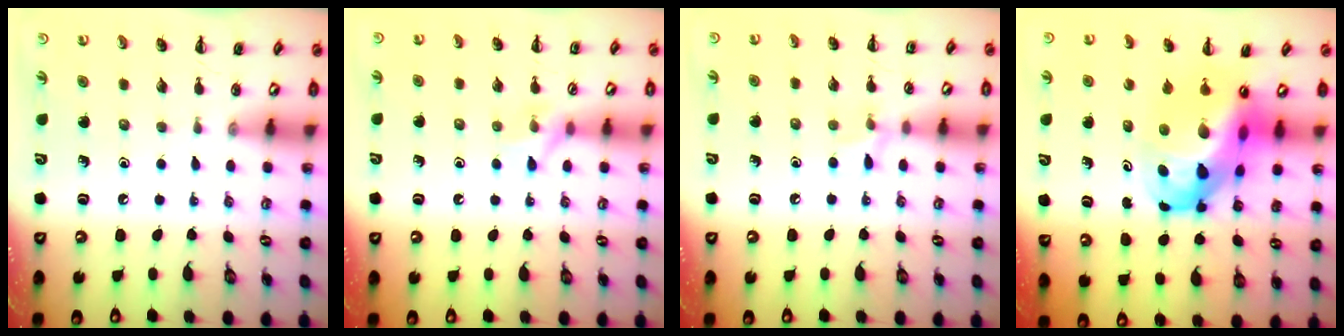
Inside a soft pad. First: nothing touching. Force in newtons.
{"total": 6.1, "press": 6.1, "slide": 0.4}
{"total": 5.7, "press": 5.4, "slide": 1.8}
{"total": 17.0, "press": 16.4, "slide": 4.5}